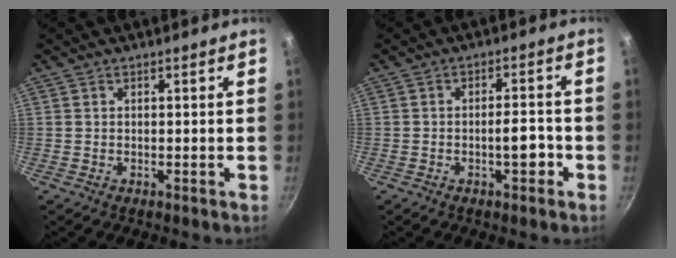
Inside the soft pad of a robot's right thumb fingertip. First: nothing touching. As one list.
[{"total": 4.5, "force": [-1.8, 1.7, 3.8], "torque": [-0.041, 0.020, -0.026]}]